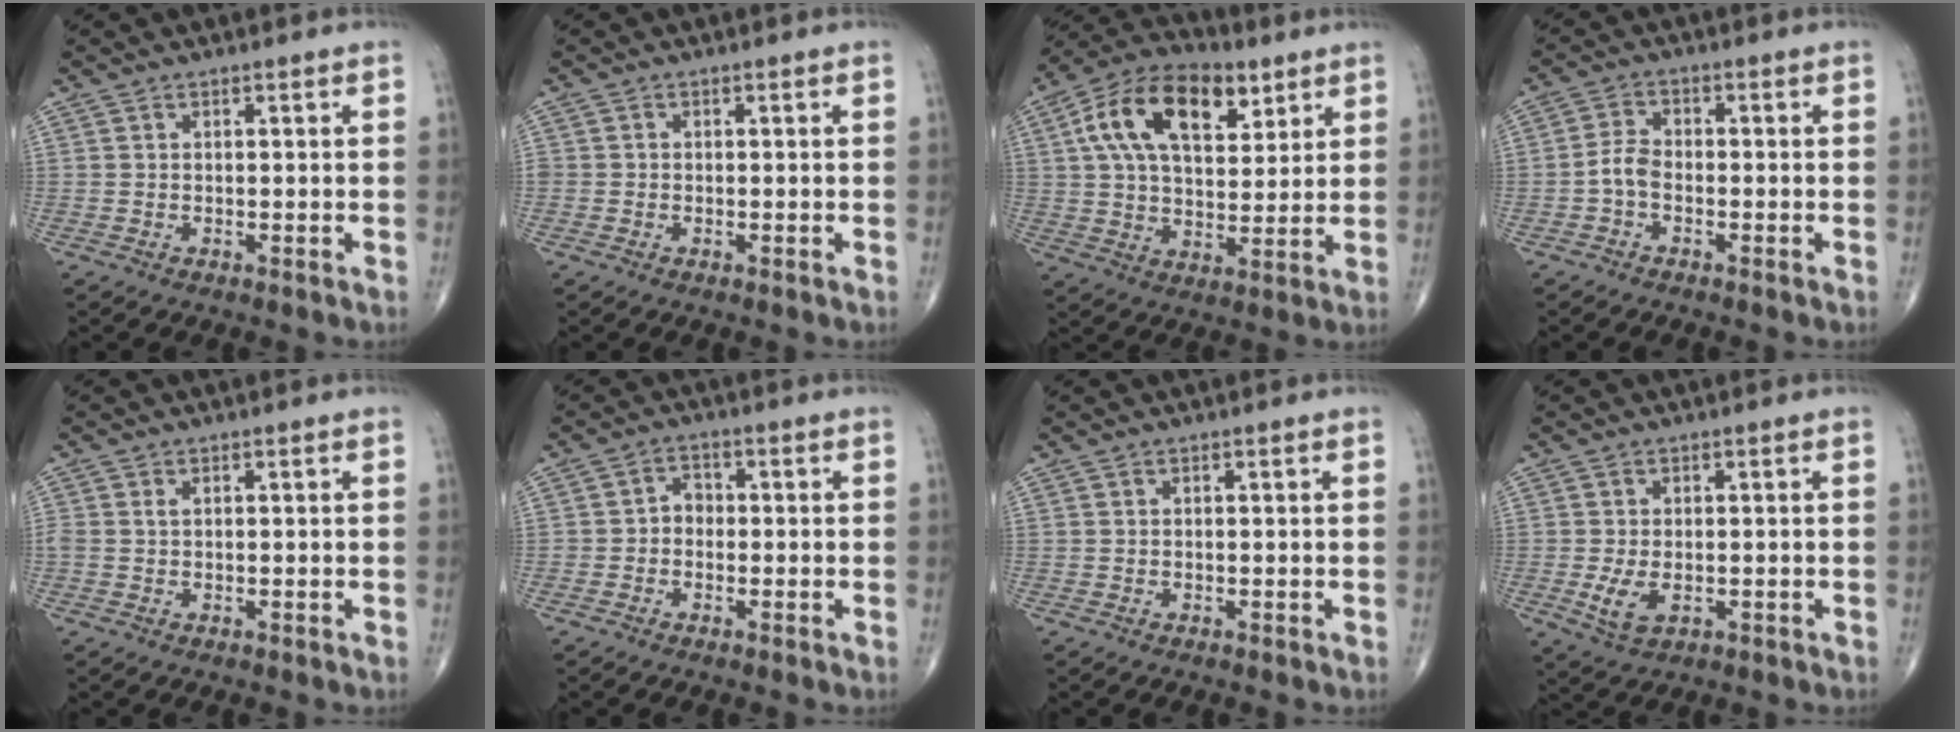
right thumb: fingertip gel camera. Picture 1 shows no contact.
{"total": 0.7, "force": [-0.2, 0.7, 0.2], "torque": [0.003, 0.004, -0.005]}
{"total": 18.0, "force": [7.1, 10.1, 13.1], "torque": [-0.202, -0.005, 0.118]}
{"total": 3.3, "force": [-1.3, 1.9, 2.3], "torque": [-0.047, 0.016, -0.033]}
{"total": 1.1, "force": [0.3, 0.7, 0.8], "torque": [-0.023, 0.008, 0.010]}
{"total": 2.8, "force": [-0.6, 2.3, 1.4], "torque": [-0.004, 0.014, -0.019]}
{"total": 0.0}
{"total": 4.6, "force": [-0.9, 2.7, 3.6], "torque": [-0.074, -0.010, -0.011]}